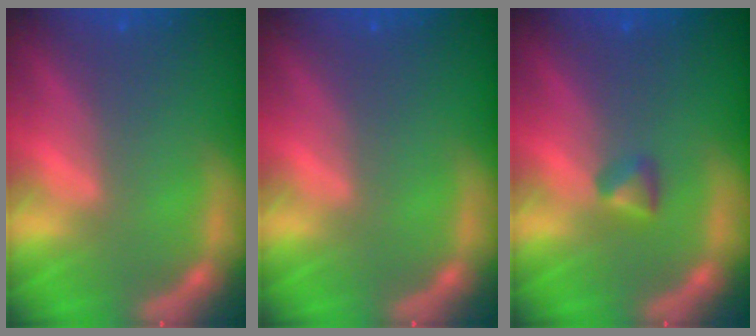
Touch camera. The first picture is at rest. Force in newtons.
{"total": 0.0}
{"total": 1.4}